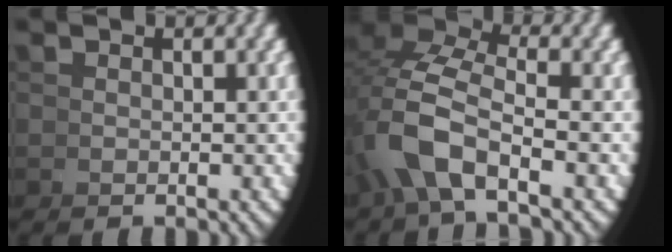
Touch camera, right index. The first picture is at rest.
{"total": 5.9, "force": [0.7, 3.7, 4.5], "torque": [-0.117, -0.008, 0.011]}